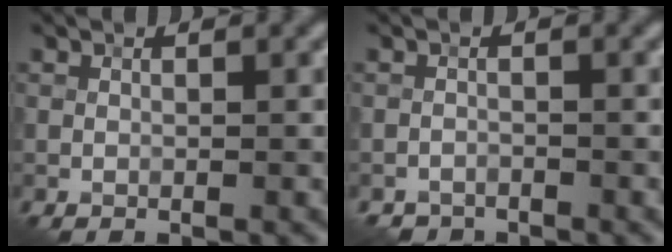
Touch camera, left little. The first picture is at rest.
{"total": 1.8, "force": [-1.6, 0.7, -0.2], "torque": [0.004, 0.004, -0.025]}